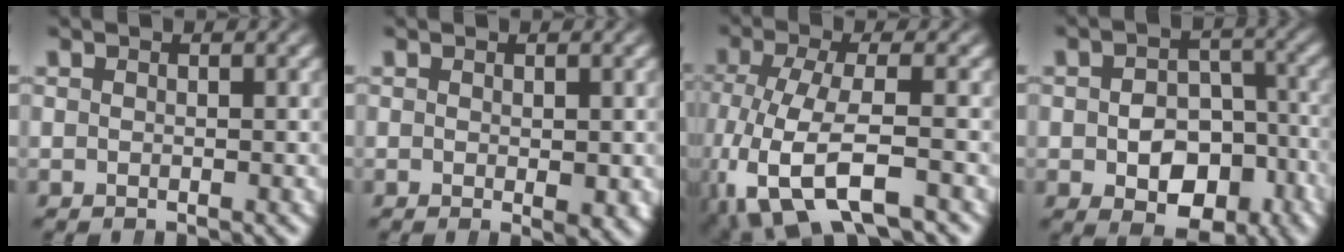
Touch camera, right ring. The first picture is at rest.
{"total": 1.1, "force": [0.0, 0.3, 1.0], "torque": [-0.010, -0.009, 0.003]}
{"total": 7.2, "force": [-2.9, 3.8, 5.4], "torque": [-0.147, -0.054, -0.019]}
{"total": 6.5, "force": [-2.7, 4.4, 4.0], "torque": [-0.051, -0.032, -0.031]}